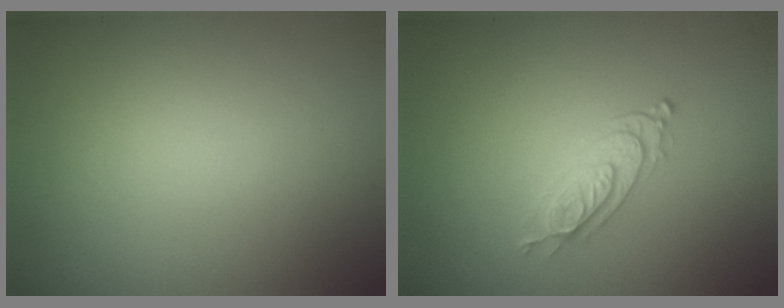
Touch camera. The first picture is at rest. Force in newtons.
{"total": 2.3, "press": 2.0, "slide": 1.1}